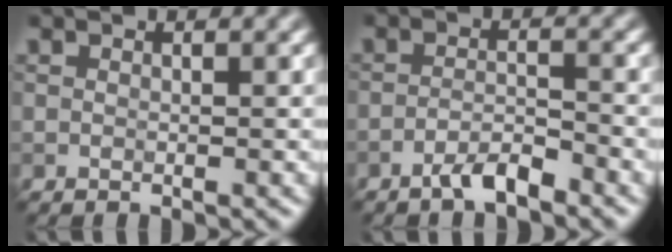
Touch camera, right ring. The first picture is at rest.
{"total": 2.5, "force": [-2.0, 0.5, 1.5], "torque": [-0.026, 0.008, -0.041]}